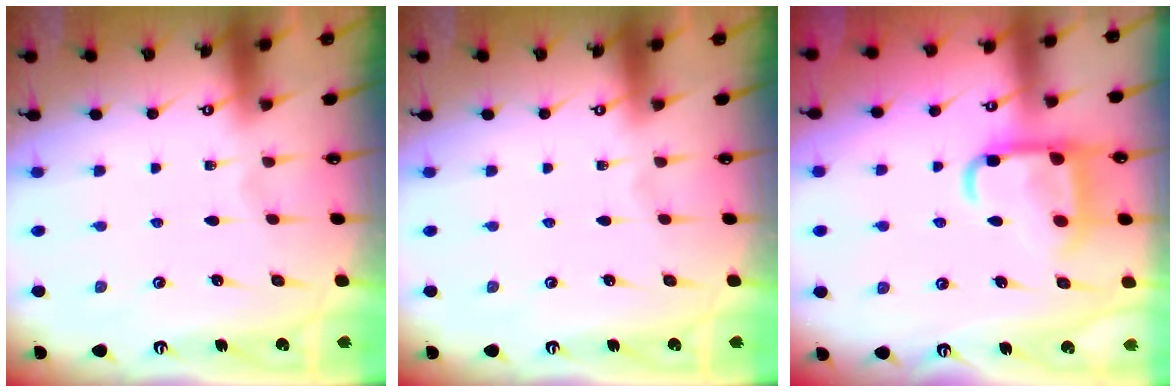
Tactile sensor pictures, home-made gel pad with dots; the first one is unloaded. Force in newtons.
{"total": 0.0}
{"total": 14.4, "press": 14.3, "slide": 1.4}